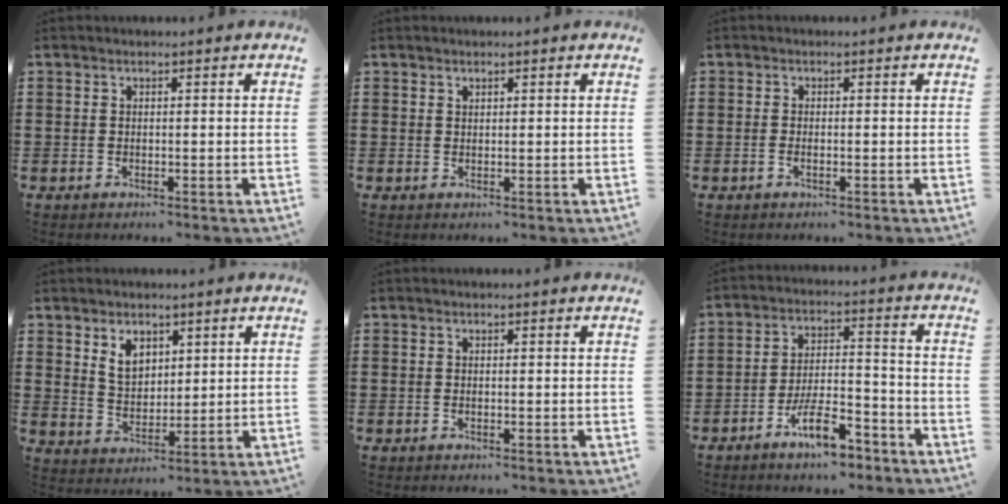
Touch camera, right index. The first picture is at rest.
{"total": 0.7, "force": [0.6, 0.4, 0.0], "torque": [-0.002, 0.001, 0.013]}
{"total": 0.8, "force": [-0.3, 0.2, 0.7], "torque": [-0.015, -0.006, -0.004]}
{"total": 4.6, "force": [2.4, 3.1, 2.5], "torque": [-0.054, 0.009, 0.042]}
{"total": 0.0}
{"total": 8.7, "force": [-5.6, 2.8, 6.1], "torque": [-0.115, 0.014, -0.100]}